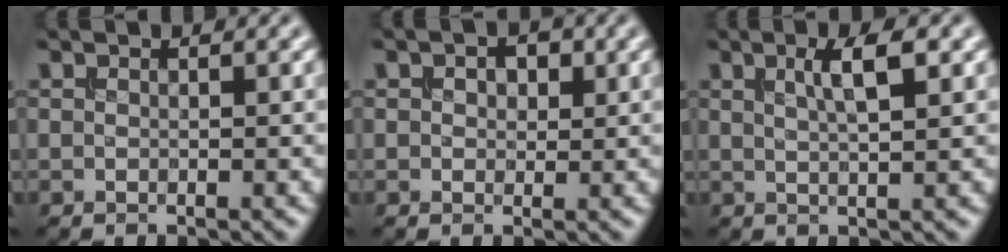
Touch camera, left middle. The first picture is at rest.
{"total": 2.3, "force": [0.9, 1.5, 1.6], "torque": [-0.022, 0.003, 0.007]}
{"total": 3.3, "force": [1.1, 0.9, 3.0], "torque": [-0.042, 0.006, 0.016]}